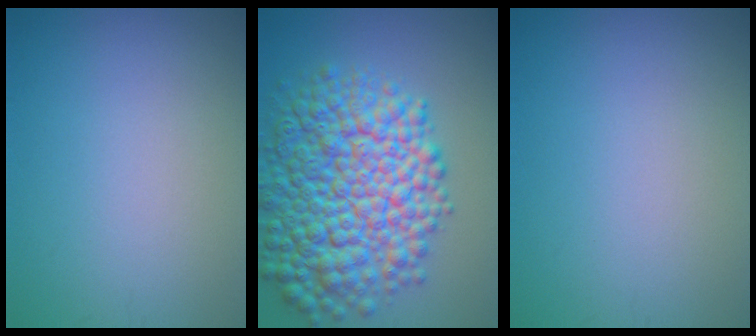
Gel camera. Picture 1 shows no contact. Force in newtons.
{"total": 12.0, "press": 12.0, "slide": 0.2}
{"total": 0.0}